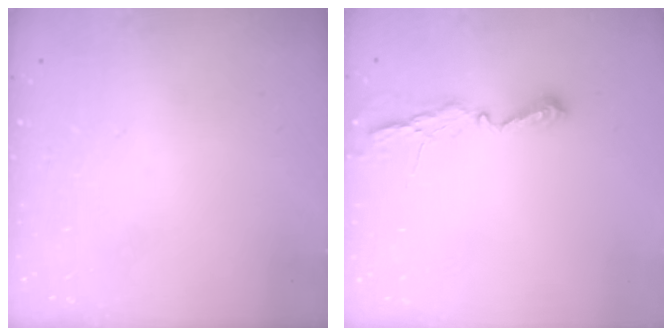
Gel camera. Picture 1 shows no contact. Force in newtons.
{"total": 4.5, "press": 4.5, "slide": 0.4}